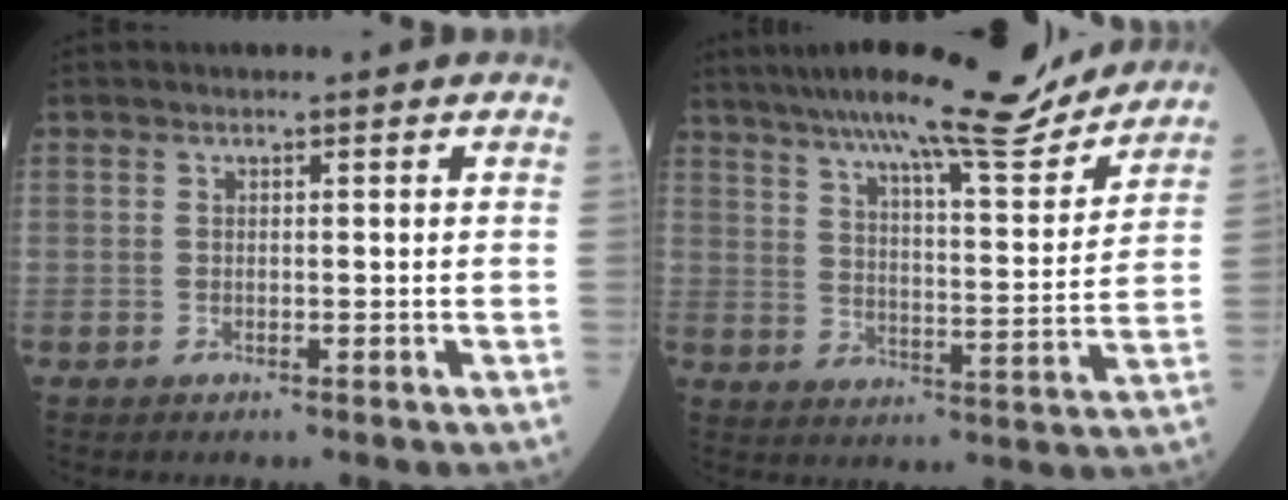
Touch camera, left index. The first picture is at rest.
{"total": 19.3, "force": [17.0, 1.5, 8.9], "torque": [-0.149, -0.012, 0.246]}